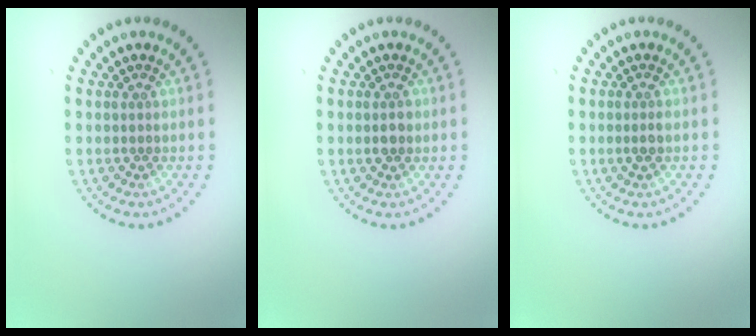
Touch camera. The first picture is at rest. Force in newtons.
{"total": 1.5, "press": 1.5, "slide": 0.1}
{"total": 1.0, "press": 0.8, "slide": 0.5}